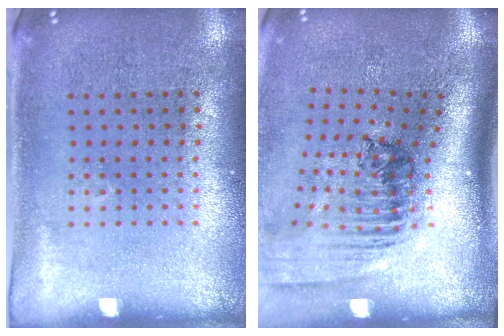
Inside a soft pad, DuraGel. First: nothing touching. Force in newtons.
{"total": 2.4, "press": 1.7, "slide": 1.7}